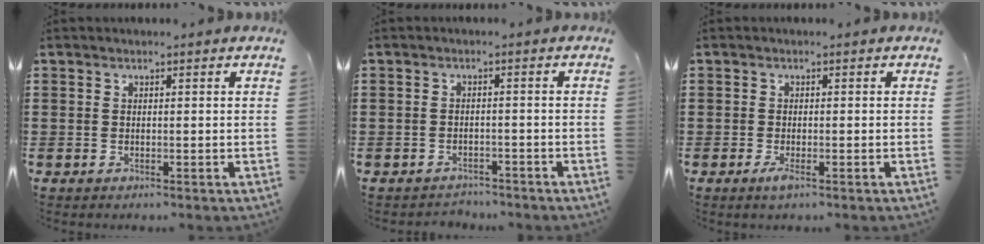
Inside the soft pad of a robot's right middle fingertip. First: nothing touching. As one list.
[{"total": 2.0, "force": [-1.9, 0.4, -0.2], "torque": [-0.004, 0.002, -0.044]}, {"total": 1.7, "force": [-0.7, 0.4, 1.5], "torque": [-0.034, -0.005, -0.014]}]